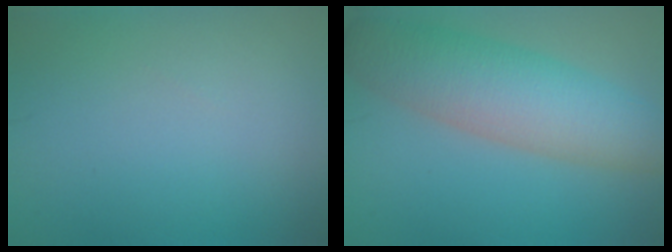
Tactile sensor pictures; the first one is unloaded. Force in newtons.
{"total": 8.1, "press": 8.1, "slide": 0.3}